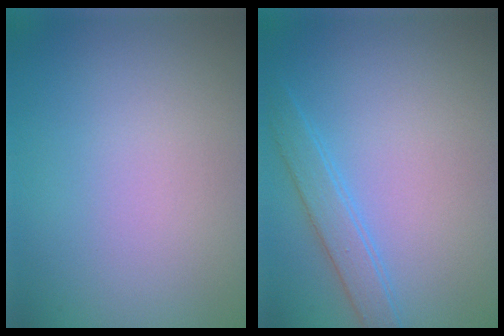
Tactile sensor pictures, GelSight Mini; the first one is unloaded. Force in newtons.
{"total": 2.2, "press": 2.2, "slide": 0.1}